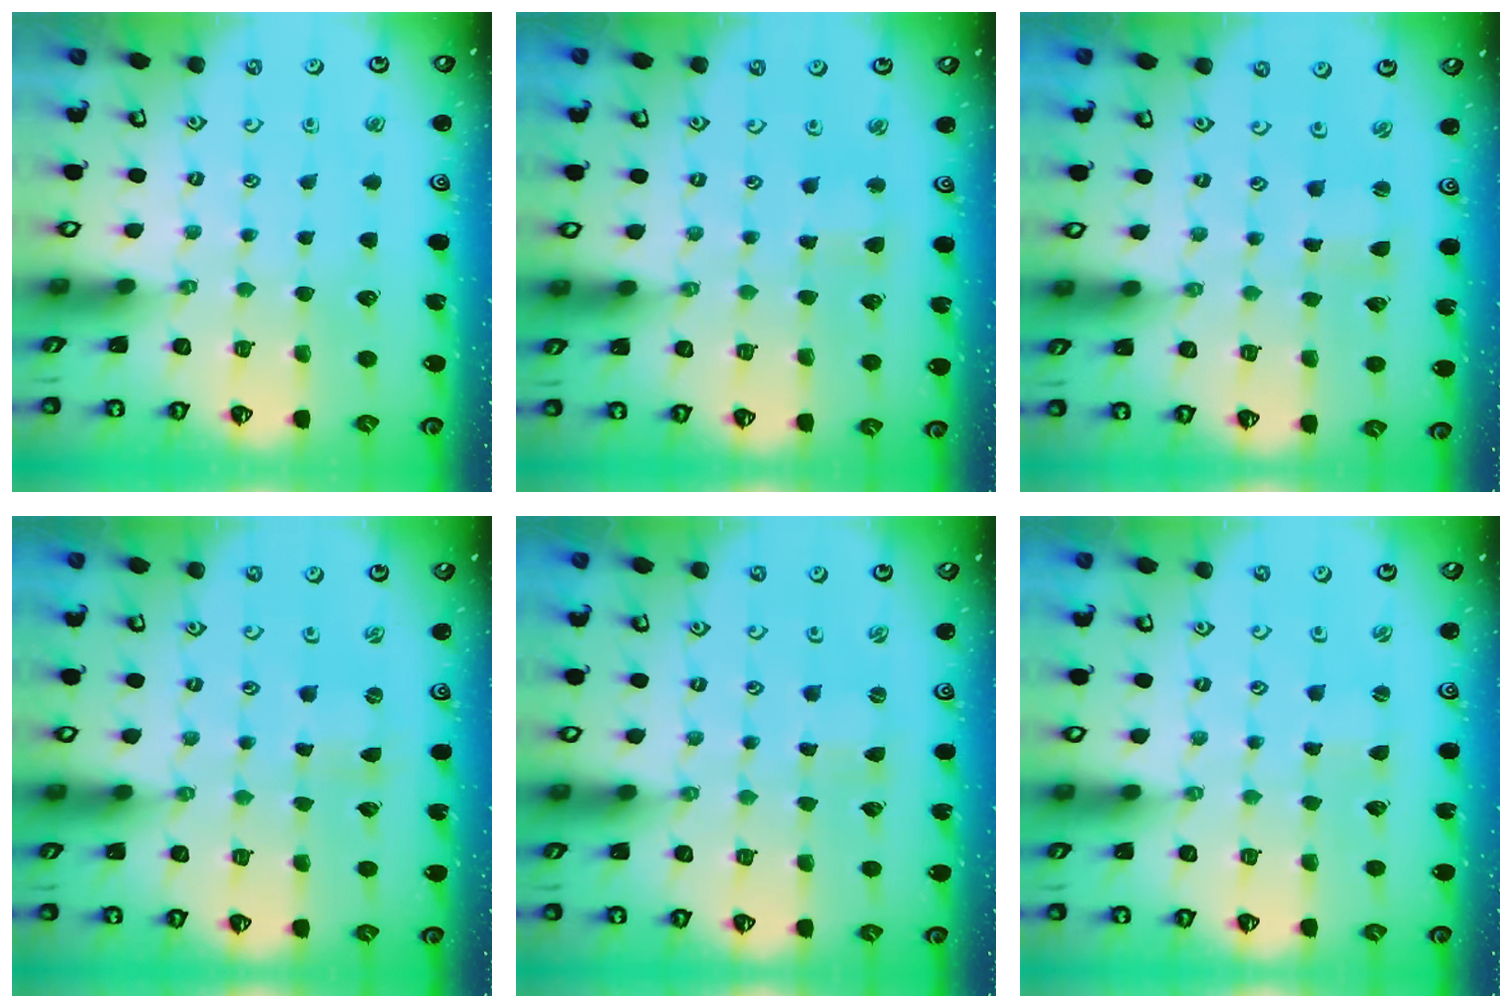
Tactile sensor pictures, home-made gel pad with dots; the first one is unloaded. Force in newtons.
{"total": 2.2, "press": 2.2, "slide": 0.2}
{"total": 0.9, "press": 0.9, "slide": 0.1}
{"total": 0.0}
{"total": 0.0}
{"total": 0.0}